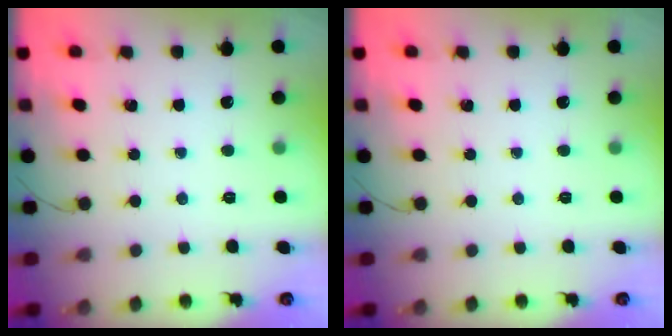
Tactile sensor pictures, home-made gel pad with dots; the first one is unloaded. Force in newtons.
{"total": 0.0}